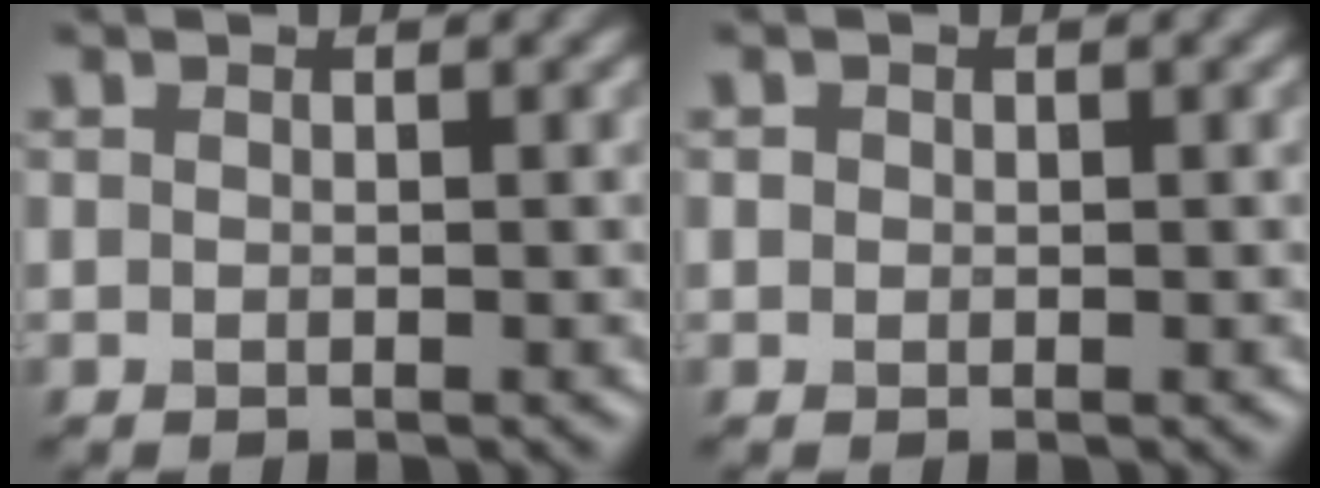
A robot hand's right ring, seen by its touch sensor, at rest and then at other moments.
{"total": 0.5, "force": [0.1, 0.5, 0.1], "torque": [0.003, -0.002, 0.000]}